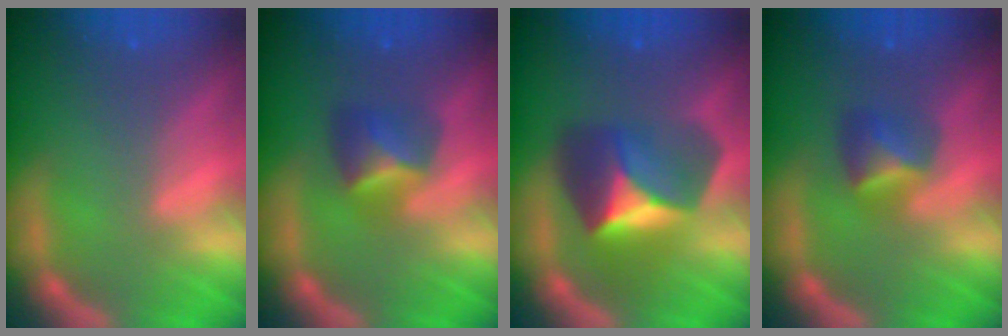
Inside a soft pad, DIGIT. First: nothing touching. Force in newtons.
{"total": 3.4}
{"total": 6.9}
{"total": 2.9}